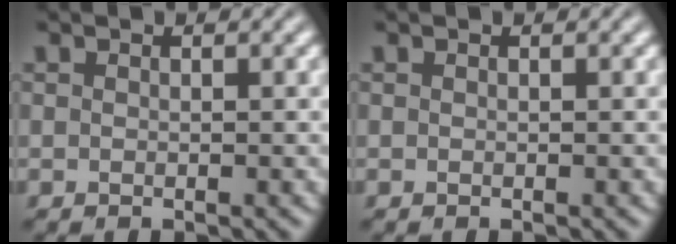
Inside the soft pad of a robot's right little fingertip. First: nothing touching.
{"total": 0.0}